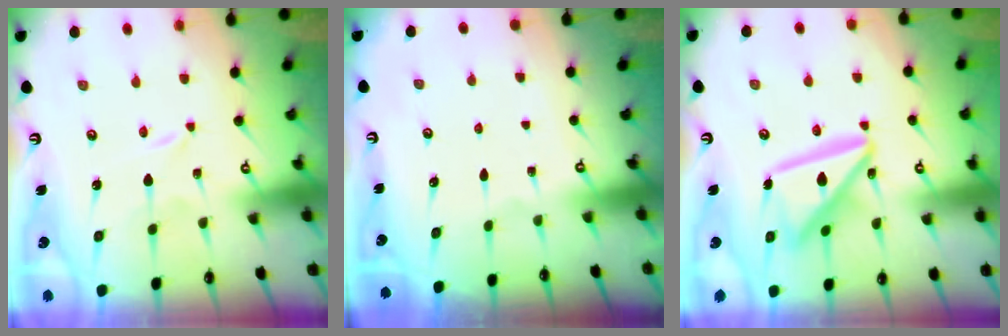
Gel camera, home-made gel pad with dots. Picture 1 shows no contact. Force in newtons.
{"total": 0.0}
{"total": 15.0, "press": 14.9, "slide": 1.6}